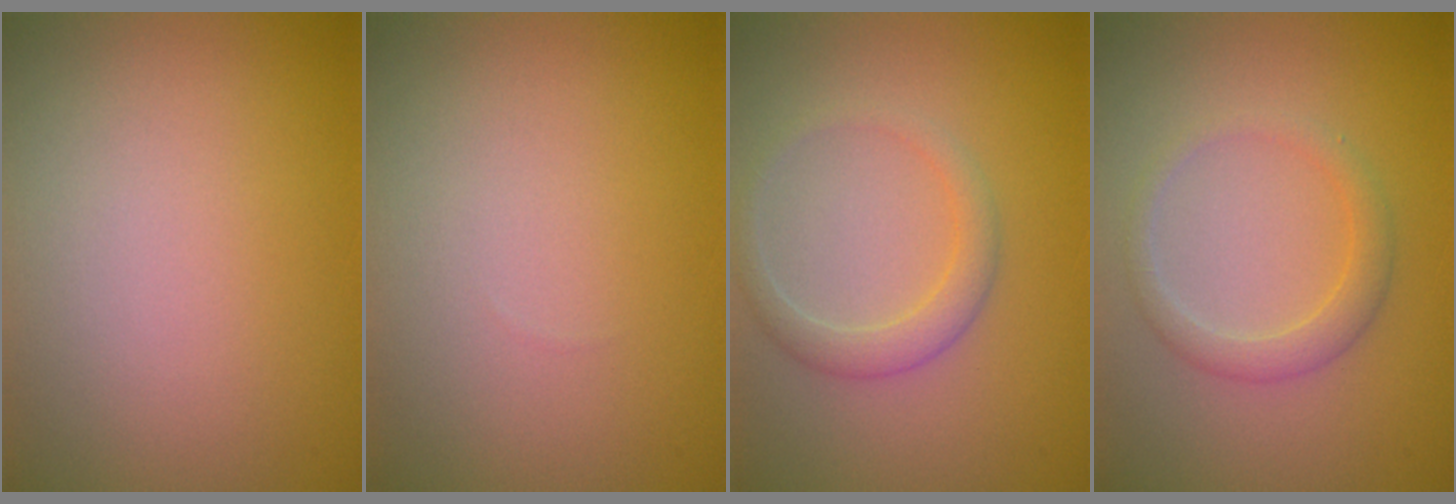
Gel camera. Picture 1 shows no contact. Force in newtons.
{"total": 0.0}
{"total": 2.2, "press": 2.2, "slide": 0.1}
{"total": 2.2, "press": 2.2, "slide": 0.1}